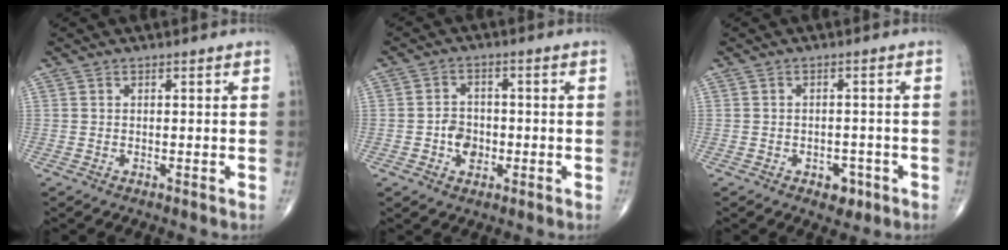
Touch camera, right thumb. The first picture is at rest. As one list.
[{"total": 5.0, "force": [-1.3, 3.9, 2.8], "torque": [-0.023, 0.011, -0.024]}, {"total": 3.6, "force": [-1.8, 2.4, 2.0], "torque": [-0.009, 0.008, -0.020]}]